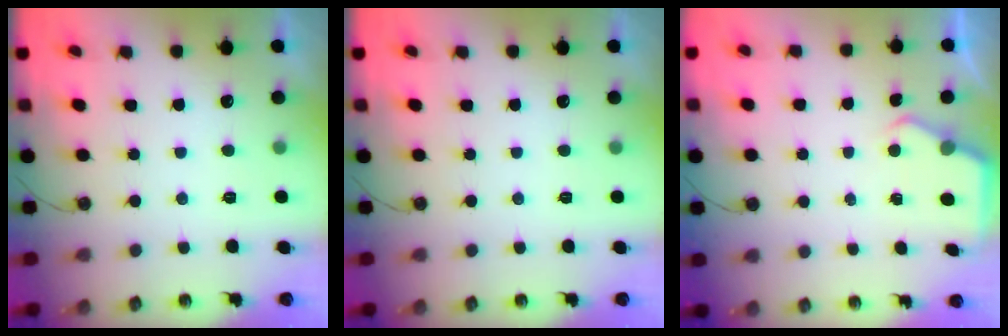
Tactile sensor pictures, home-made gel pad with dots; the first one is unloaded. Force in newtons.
{"total": 0.0}
{"total": 2.6, "press": 2.5, "slide": 0.4}